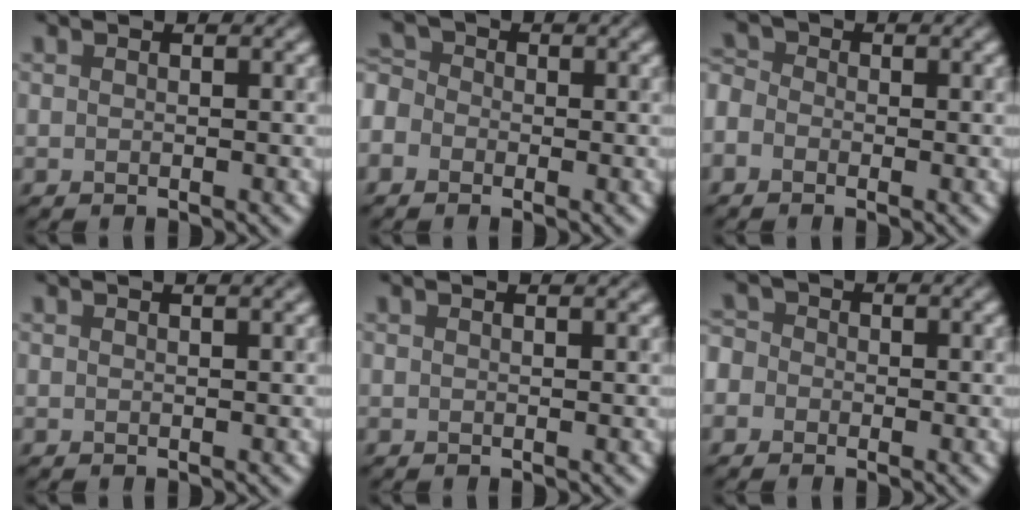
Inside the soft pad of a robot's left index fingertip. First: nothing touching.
{"total": 2.7, "force": [-1.3, 2.2, 0.7], "torque": [-0.008, 0.017, -0.039]}
{"total": 1.7, "force": [-1.0, 1.4, 0.5], "torque": [-0.008, 0.007, -0.029]}
{"total": 1.5, "force": [1.1, 0.4, 1.0], "torque": [-0.005, 0.003, -0.002]}
{"total": 1.1, "force": [0.9, 0.2, 0.6], "torque": [-0.003, -0.002, 0.002]}
{"total": 2.4, "force": [-0.7, 2.3, 0.4], "torque": [0.009, 0.018, -0.042]}